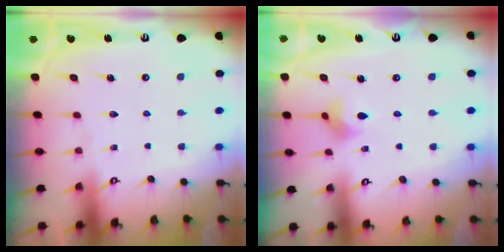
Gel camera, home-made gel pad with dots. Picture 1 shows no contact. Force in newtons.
{"total": 3.0, "press": 3.0, "slide": 0.6}